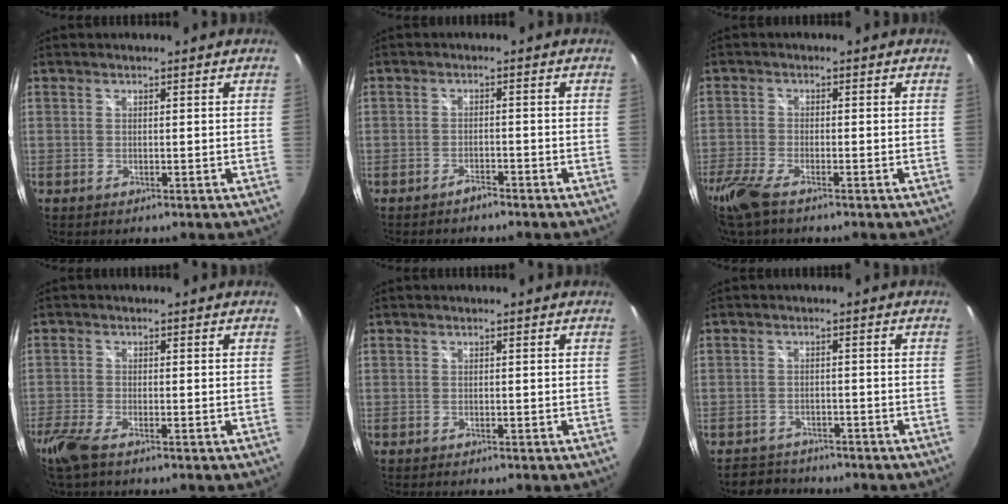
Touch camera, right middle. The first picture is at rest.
{"total": 2.1, "force": [-1.9, 0.5, 0.6], "torque": [-0.019, -0.001, -0.032]}
{"total": 8.7, "force": [-6.2, 2.2, 5.6], "torque": [-0.145, -0.035, -0.123]}
{"total": 6.4, "force": [-4.6, 1.3, 4.2], "torque": [-0.112, -0.024, -0.093]}
{"total": 0.6, "force": [-0.5, 0.1, 0.2], "torque": [-0.004, -0.003, -0.010]}
{"total": 4.6, "force": [-4.2, 1.9, 0.1], "torque": [-0.018, 0.009, -0.069]}